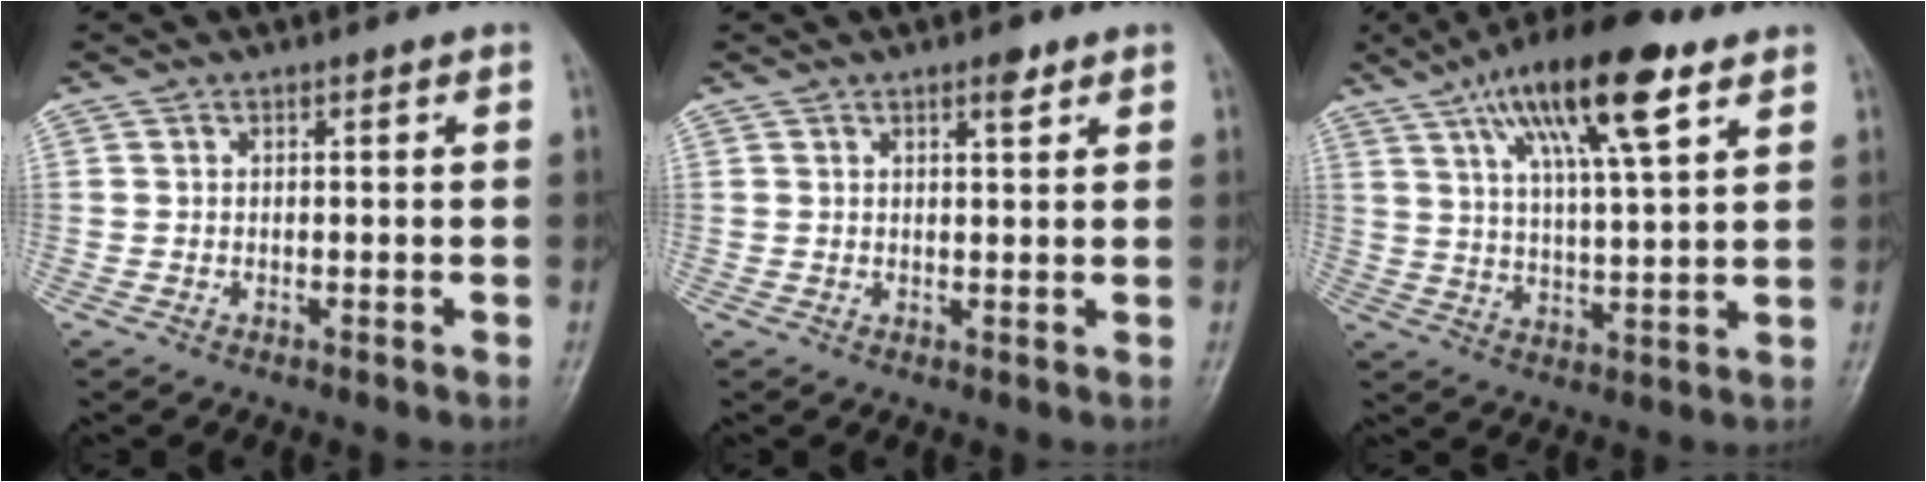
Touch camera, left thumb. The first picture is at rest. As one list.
[{"total": 2.5, "force": [1.6, 0.8, 1.7], "torque": [-0.021, -0.009, 0.023]}, {"total": 16.9, "force": [8.9, 4.4, 13.7], "torque": [-0.220, -0.019, 0.152]}]